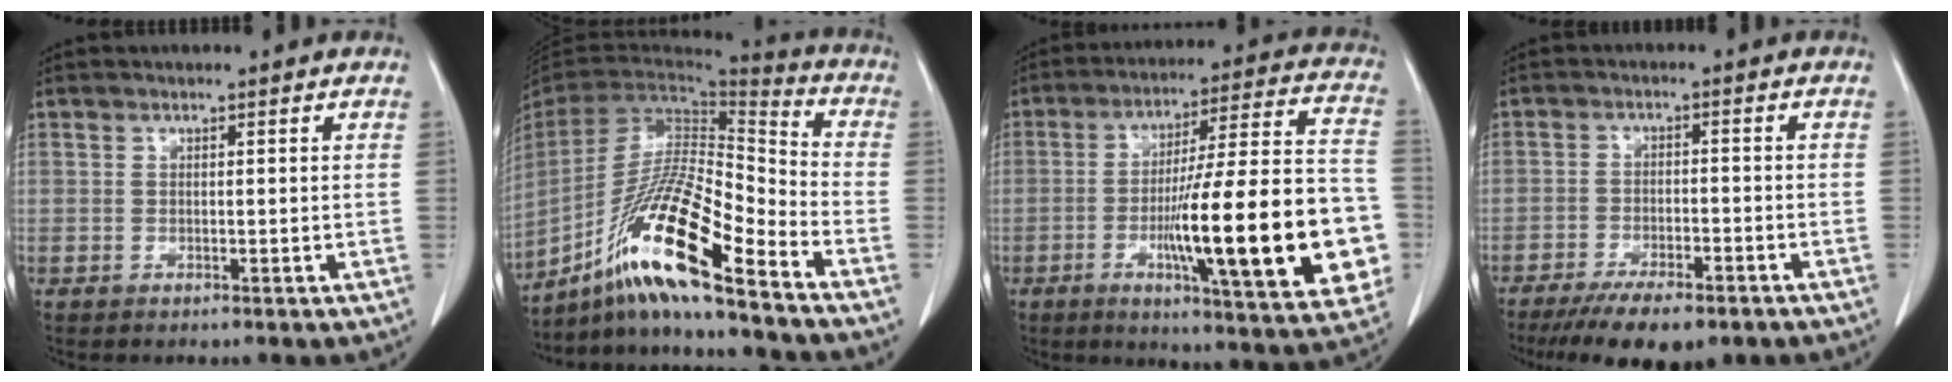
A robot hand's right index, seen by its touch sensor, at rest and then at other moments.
{"total": 19.4, "force": [-13.1, 0.9, 14.2], "torque": [-0.296, -0.020, -0.246]}
{"total": 25.8, "force": [-5.8, 3.3, 24.9], "torque": [-0.310, 0.009, -0.080]}
{"total": 10.4, "force": [-7.6, 3.2, 6.3], "torque": [-0.093, -0.013, -0.113]}